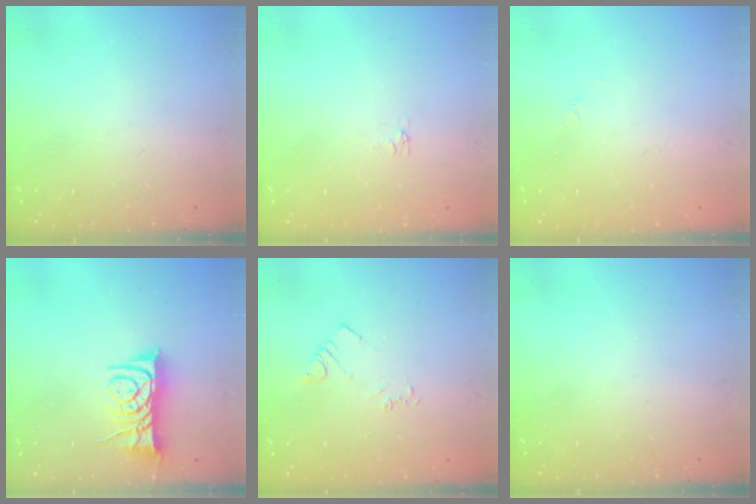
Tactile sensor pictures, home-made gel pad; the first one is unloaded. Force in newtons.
{"total": 2.9, "press": 2.9, "slide": 0.5}
{"total": 1.7, "press": 1.6, "slide": 0.4}
{"total": 10.4, "press": 10.4, "slide": 0.8}
{"total": 2.3, "press": 2.3, "slide": 0.3}
{"total": 0.0}